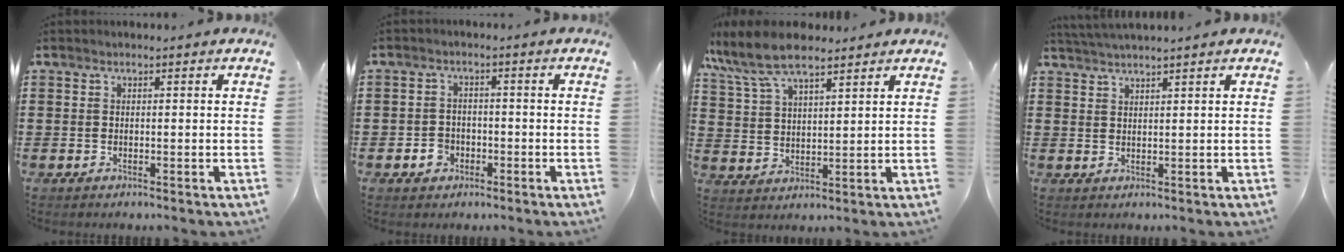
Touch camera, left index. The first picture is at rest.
{"total": 2.5, "force": [-1.4, 2.0, 0.8], "torque": [-0.019, 0.002, -0.030]}
{"total": 8.4, "force": [6.9, 2.4, 4.2], "torque": [-0.104, -0.013, 0.126]}
{"total": 2.1, "force": [2.0, -0.5, 0.4], "torque": [-0.011, 0.000, 0.040]}